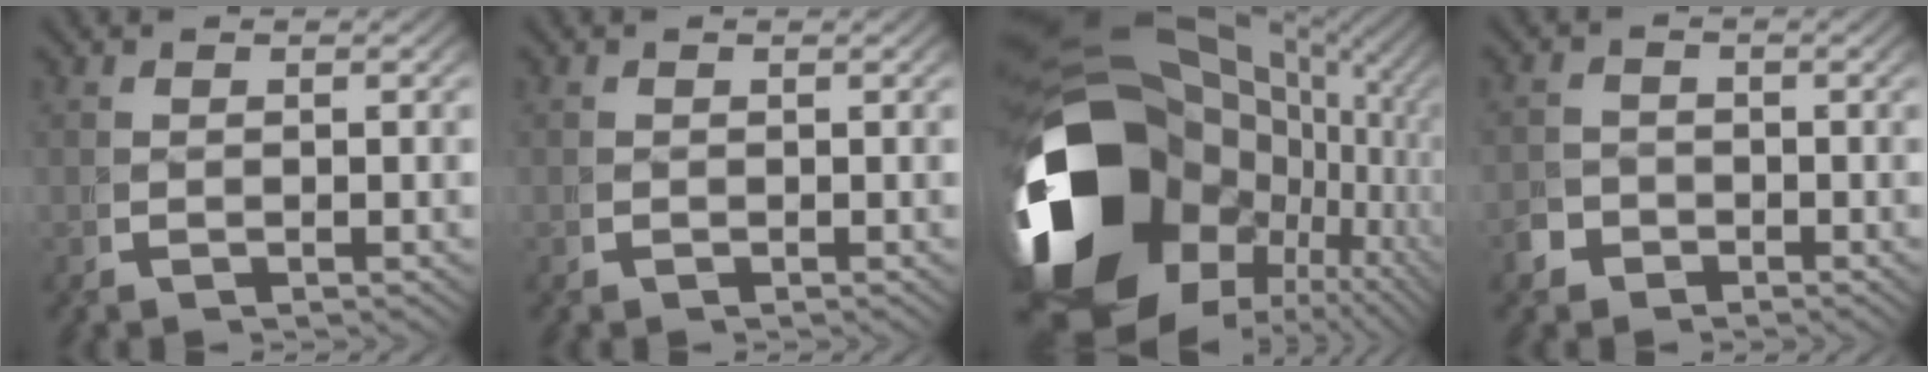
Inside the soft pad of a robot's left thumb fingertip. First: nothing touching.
{"total": 1.0, "force": [-0.4, 0.6, -0.6], "torque": [0.011, -0.008, -0.003]}
{"total": 27.5, "force": [-0.3, 17.5, 21.2], "torque": [-0.351, -0.028, 0.000]}
{"total": 3.1, "force": [-2.2, 2.0, -0.9], "torque": [0.019, -0.014, -0.040]}